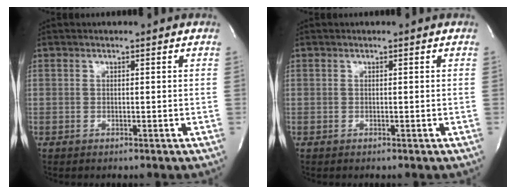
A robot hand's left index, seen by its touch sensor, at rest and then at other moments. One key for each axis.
{"total": 0.0}